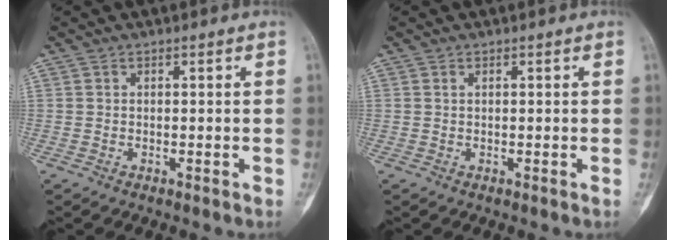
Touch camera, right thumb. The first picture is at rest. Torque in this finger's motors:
{"motor_torque": [-0.24, -0.15, 0.16, -0.09, 0.02]}